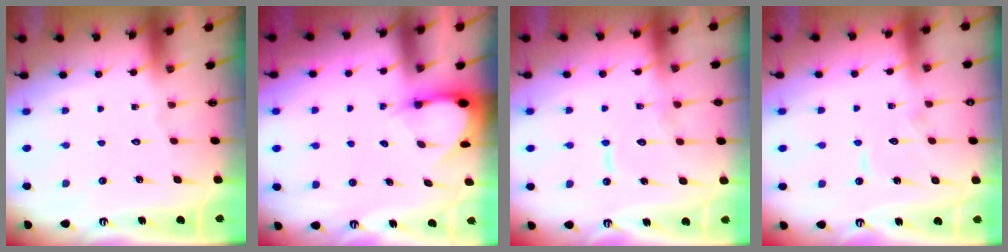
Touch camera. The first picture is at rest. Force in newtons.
{"total": 2.8, "press": 2.8, "slide": 0.2}
{"total": 8.9, "press": 8.8, "slide": 0.9}
{"total": 6.8, "press": 6.8, "slide": 0.6}